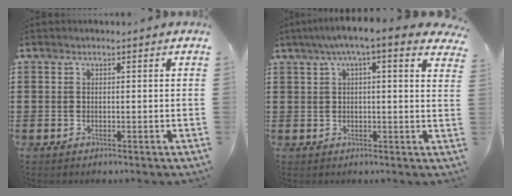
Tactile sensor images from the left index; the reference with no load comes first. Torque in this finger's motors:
{"motor_torque": [1.85, 0.29, 0.82, 0.20]}